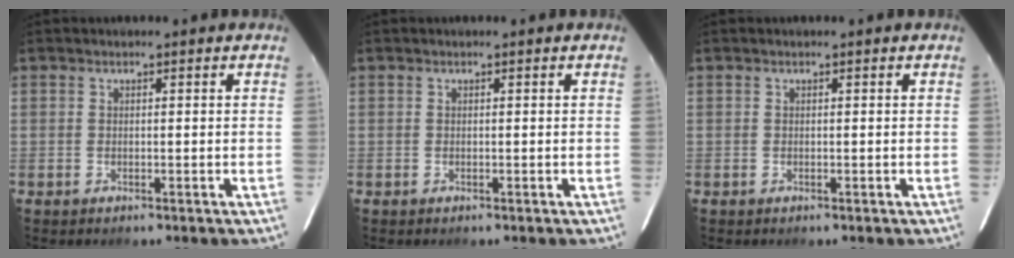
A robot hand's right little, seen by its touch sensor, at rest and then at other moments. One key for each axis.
{"total": 0.0}
{"total": 0.0}